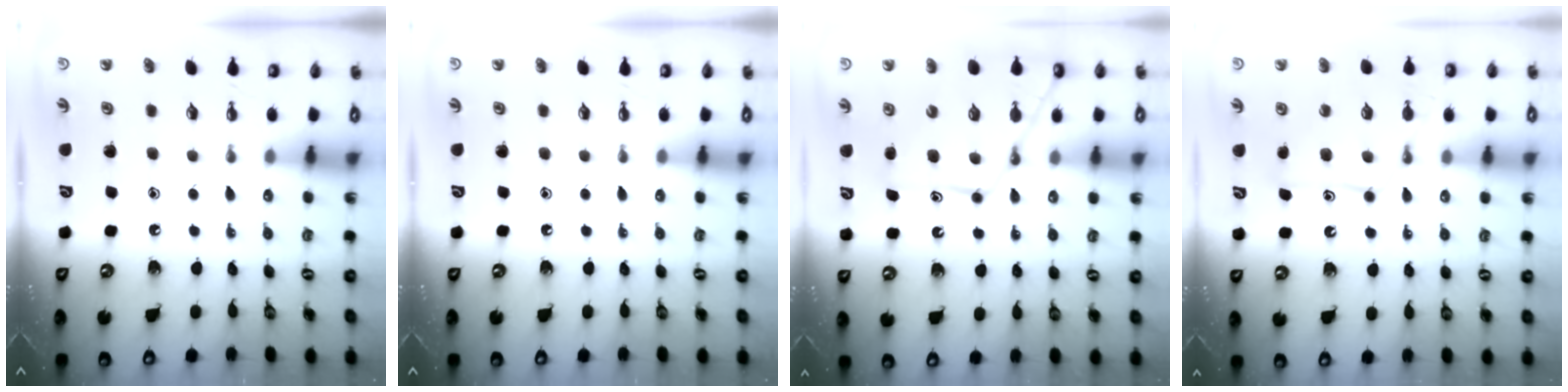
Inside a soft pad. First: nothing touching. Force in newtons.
{"total": 0.0}
{"total": 15.4, "press": 15.3, "slide": 1.5}
{"total": 14.2, "press": 14.2, "slide": 1.2}